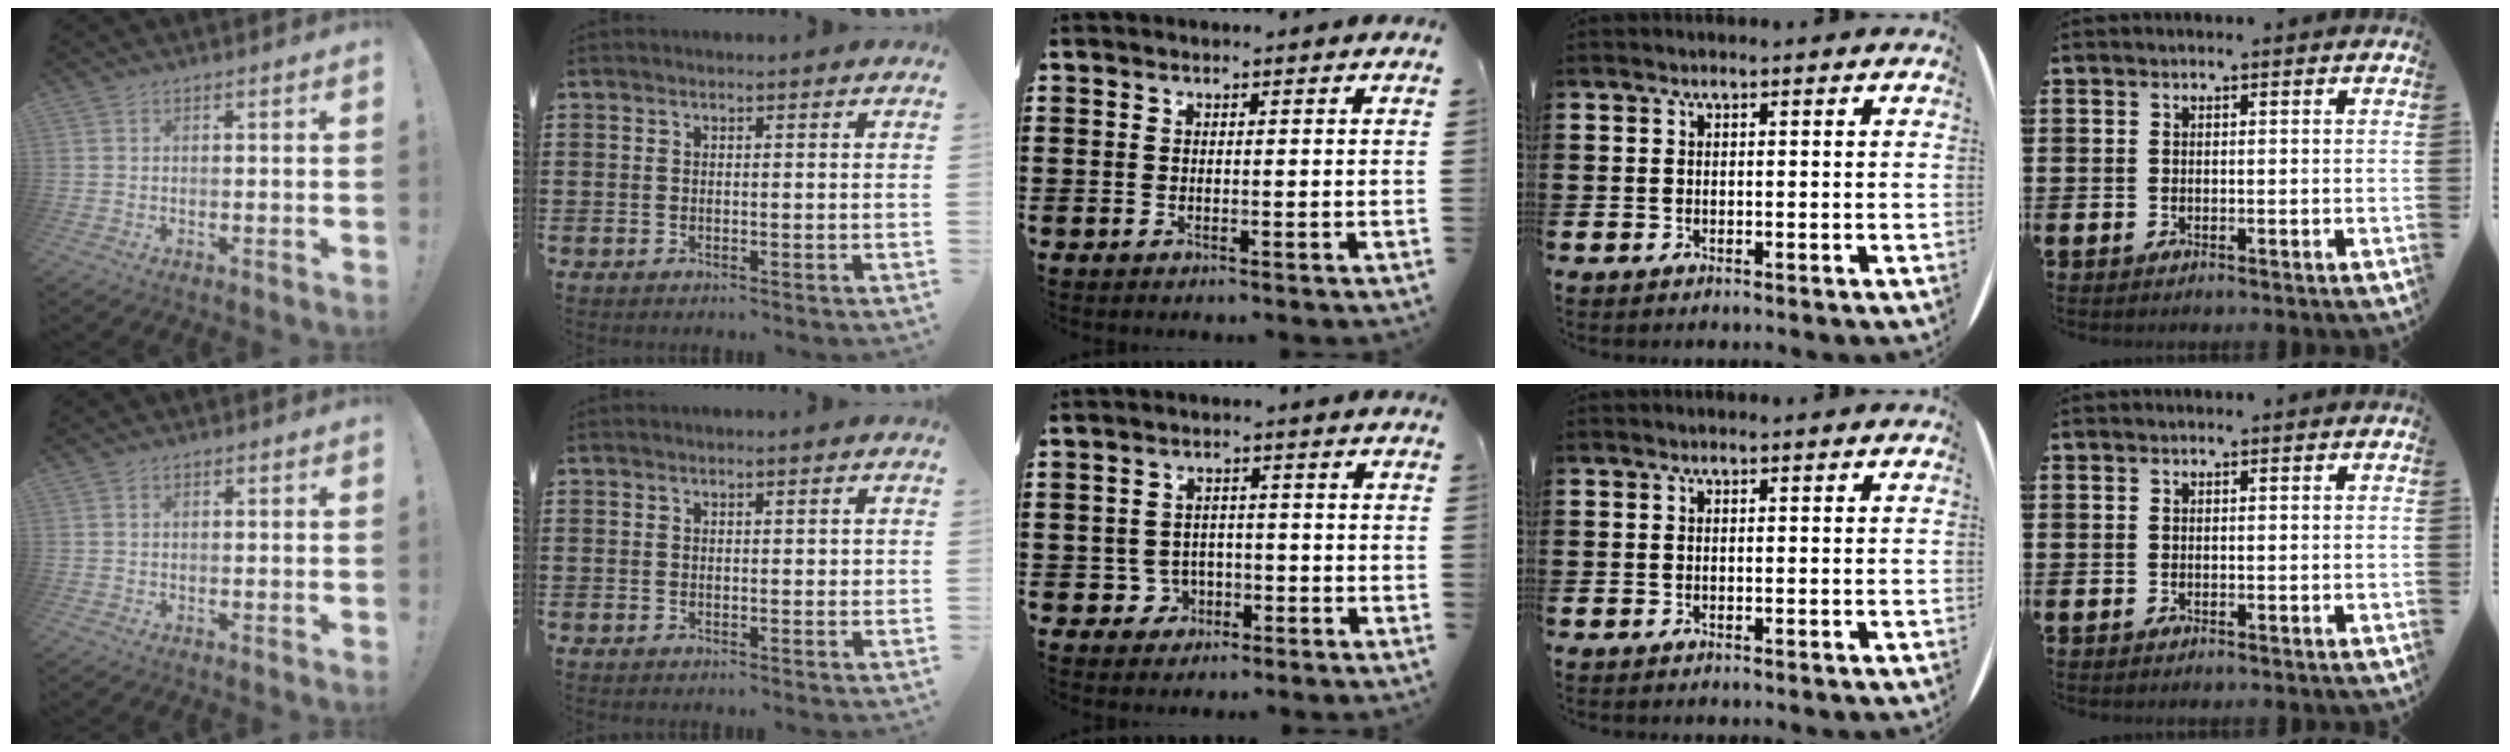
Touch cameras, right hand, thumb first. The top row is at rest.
{"thumb": {"total": 0.7, "force": [0.4, 0.4, 0.2], "torque": [0.001, 0.000, 0.007]}, "index": {"total": 0.6, "force": [0.2, 0.3, 0.5], "torque": [-0.010, 0.004, 0.002]}, "middle": {"total": 3.1, "force": [-1.6, 2.6, 0.8], "torque": [-0.025, 0.005, -0.036]}}